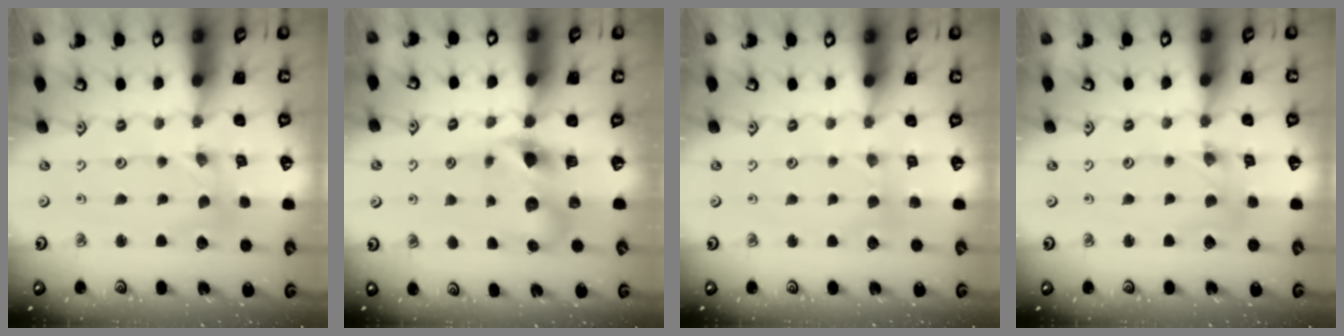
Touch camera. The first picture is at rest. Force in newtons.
{"total": 7.6, "press": 7.5, "slide": 1.0}
{"total": 2.2, "press": 2.2, "slide": 0.4}
{"total": 1.3, "press": 1.2, "slide": 0.2}